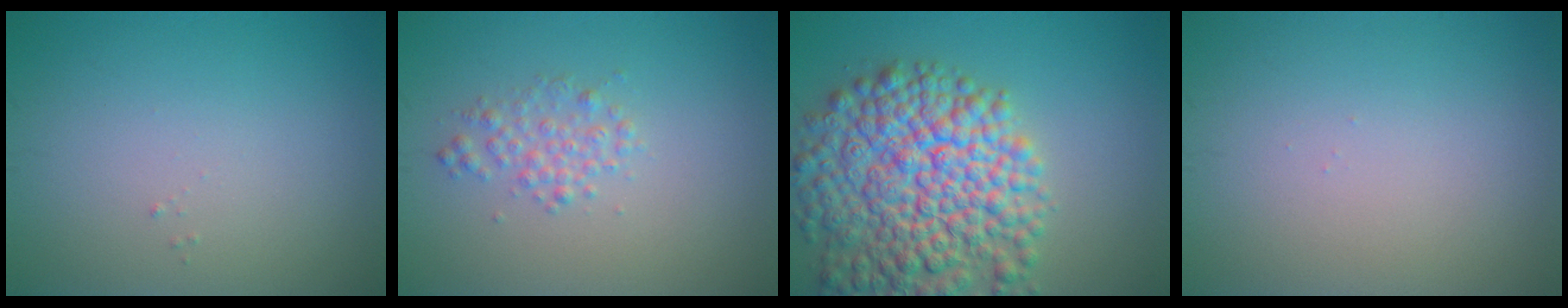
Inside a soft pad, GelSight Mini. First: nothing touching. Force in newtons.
{"total": 1.9, "press": 1.9, "slide": 0.0}
{"total": 11.4, "press": 11.4, "slide": 0.6}
{"total": 0.0}